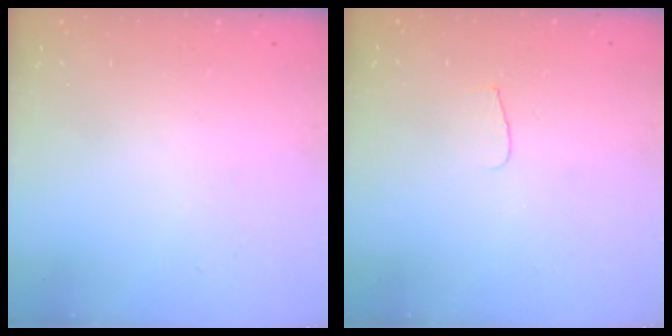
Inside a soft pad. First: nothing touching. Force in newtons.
{"total": 4.3, "press": 4.2, "slide": 0.4}